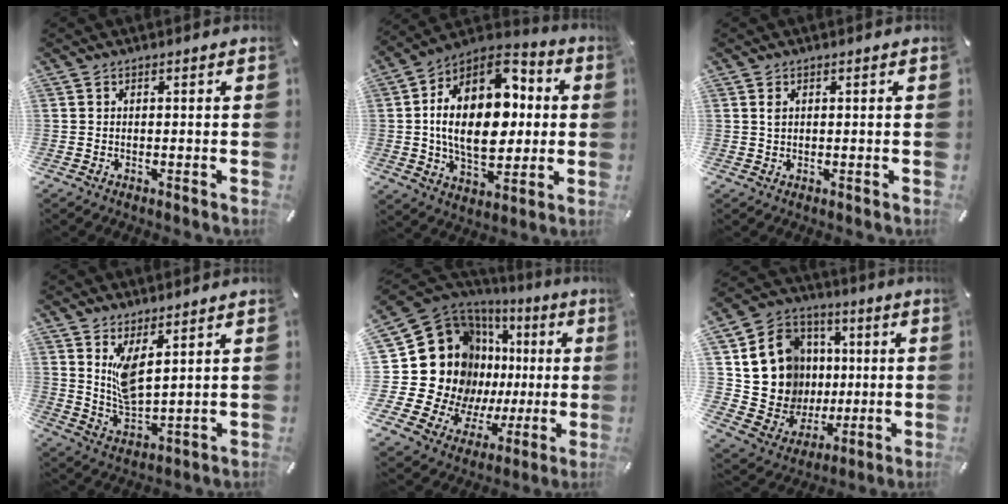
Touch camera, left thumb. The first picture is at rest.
{"total": 22.3, "force": [2.6, 14.4, 16.8], "torque": [-0.301, -0.009, 0.040]}
{"total": 1.2, "force": [0.5, 0.7, 0.8], "torque": [-0.018, 0.002, 0.008]}
{"total": 7.8, "force": [4.5, 3.4, 5.4], "torque": [-0.116, -0.024, 0.084]}
{"total": 27.7, "force": [4.1, 20.9, 17.7], "torque": [-0.328, -0.080, 0.133]}
{"total": 15.7, "force": [3.0, 14.7, 4.8], "torque": [-0.098, -0.015, 0.083]}